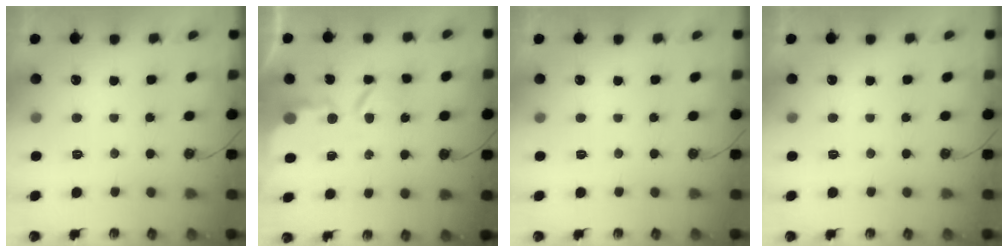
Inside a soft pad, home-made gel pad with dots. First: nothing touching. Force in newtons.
{"total": 7.0, "press": 7.0, "slide": 0.3}
{"total": 0.0}
{"total": 0.0}